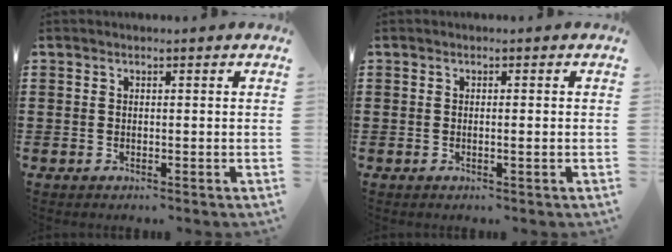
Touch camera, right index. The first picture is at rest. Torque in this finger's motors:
{"motor_torque": [0.03, 0.08, 0.03, 0.00]}